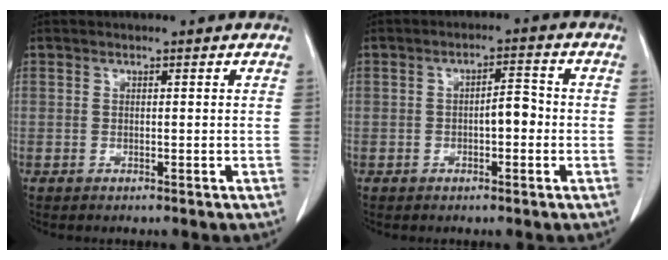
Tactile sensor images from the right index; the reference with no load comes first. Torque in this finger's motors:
{"motor_torque": [0.09, 0.03, 0.10, 0.04]}